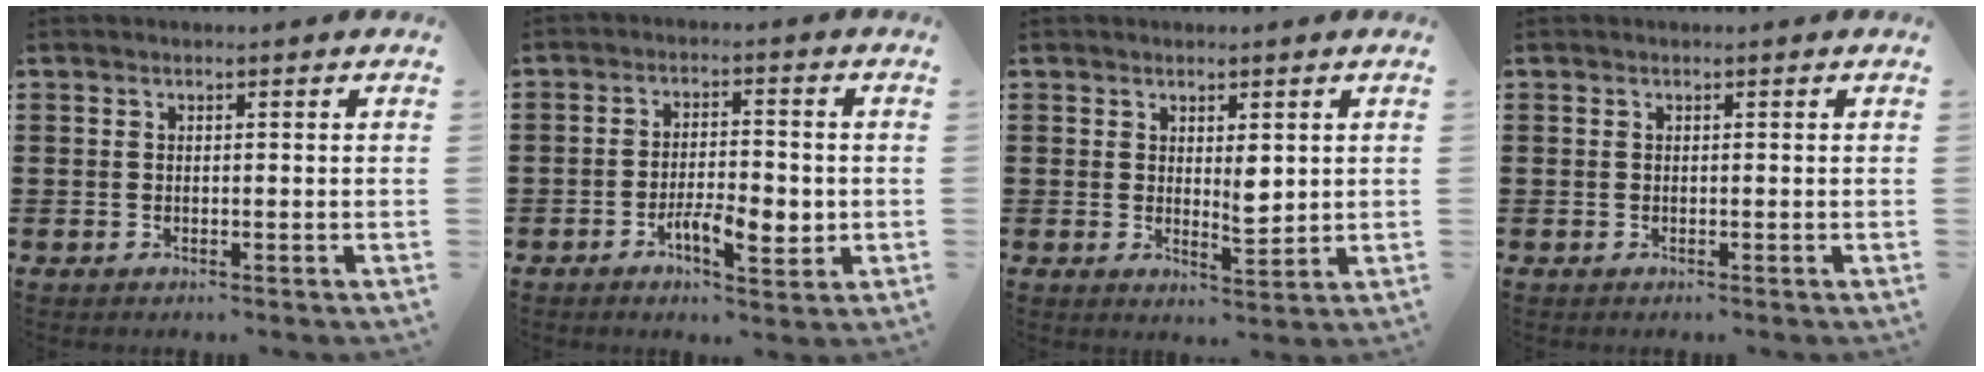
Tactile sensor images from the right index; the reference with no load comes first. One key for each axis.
{"total": 6.4, "fx": -2.2, "fy": 2.4, "fz": 5.6, "tx": -0.095, "ty": 0.005, "tz": -0.038}
{"total": 3.4, "fx": 1.2, "fy": 1.5, "fz": 2.8, "tx": -0.032, "ty": -0.008, "tz": 0.018}
{"total": 0.0}